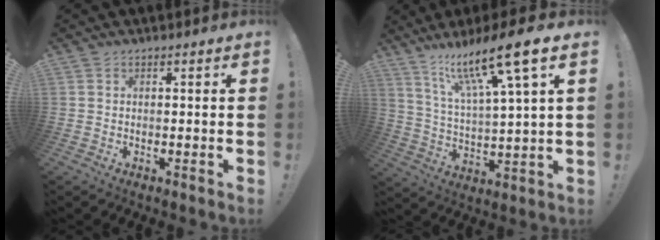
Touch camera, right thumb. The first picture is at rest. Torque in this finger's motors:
{"motor_torque": [1.62, 1.80, 0.75, 0.87, 0.08]}